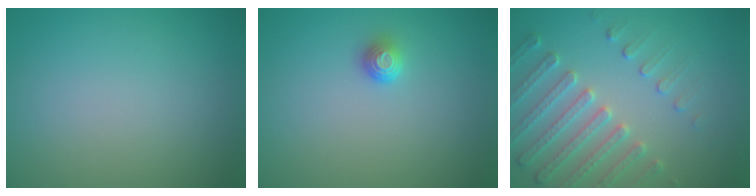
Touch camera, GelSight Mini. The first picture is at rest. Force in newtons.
{"total": 1.3, "press": 1.1, "slide": 0.7}
{"total": 4.0, "press": 3.9, "slide": 0.2}